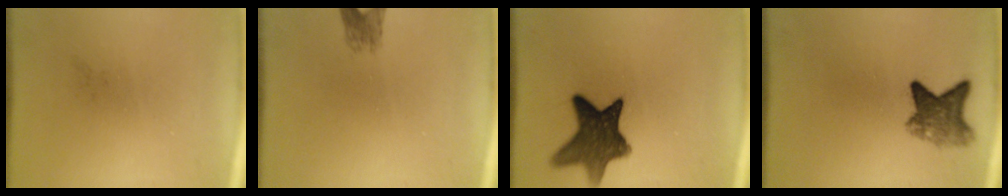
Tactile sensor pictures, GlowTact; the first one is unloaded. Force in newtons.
{"total": 2.2}
{"total": 11.5}
{"total": 5.5}